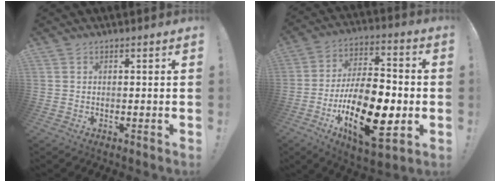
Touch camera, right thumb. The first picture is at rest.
{"total": 24.1, "force": [-7.5, 11.4, 19.9], "torque": [-0.363, 0.039, -0.114]}